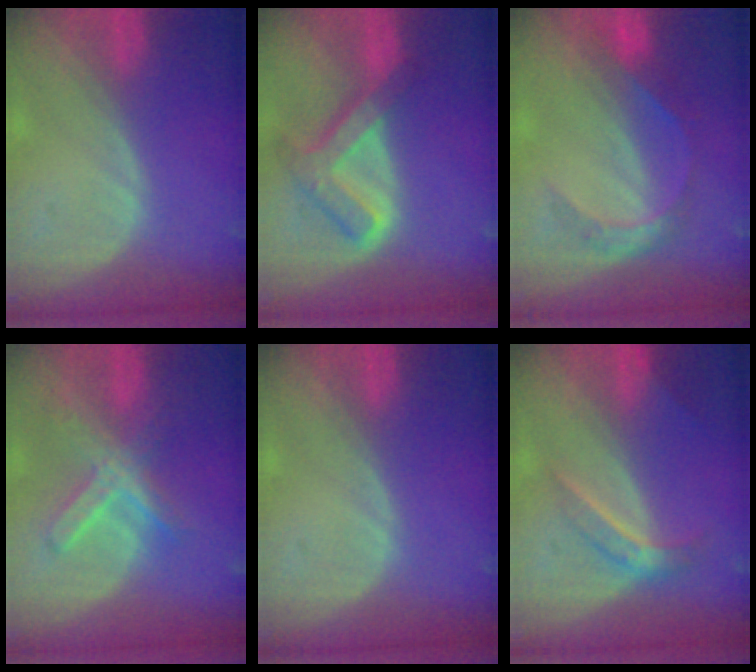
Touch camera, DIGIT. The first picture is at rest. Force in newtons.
{"total": 7.7, "press": 6.5, "slide": 4.1}
{"total": 4.8, "press": 4.7, "slide": 1.0}
{"total": 7.3, "press": 6.3, "slide": 3.7}
{"total": 0.0}
{"total": 4.6, "press": 4.1, "slide": 2.3}